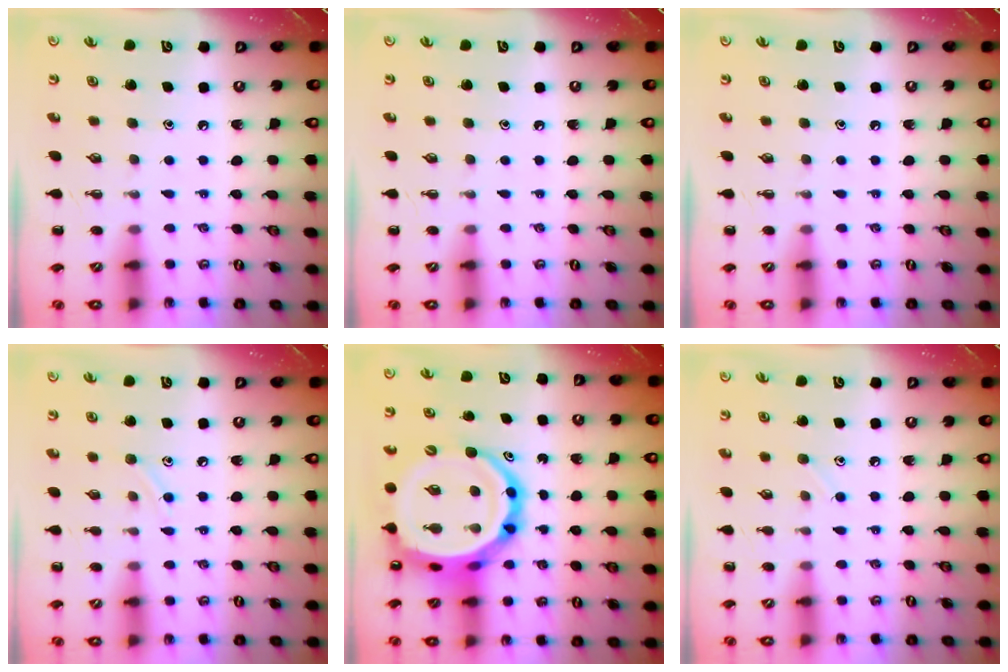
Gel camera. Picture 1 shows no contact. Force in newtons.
{"total": 0.0}
{"total": 0.0}
{"total": 6.5, "press": 6.2, "slide": 1.9}
{"total": 19.8, "press": 19.1, "slide": 5.2}
{"total": 4.8, "press": 4.4, "slide": 1.9}